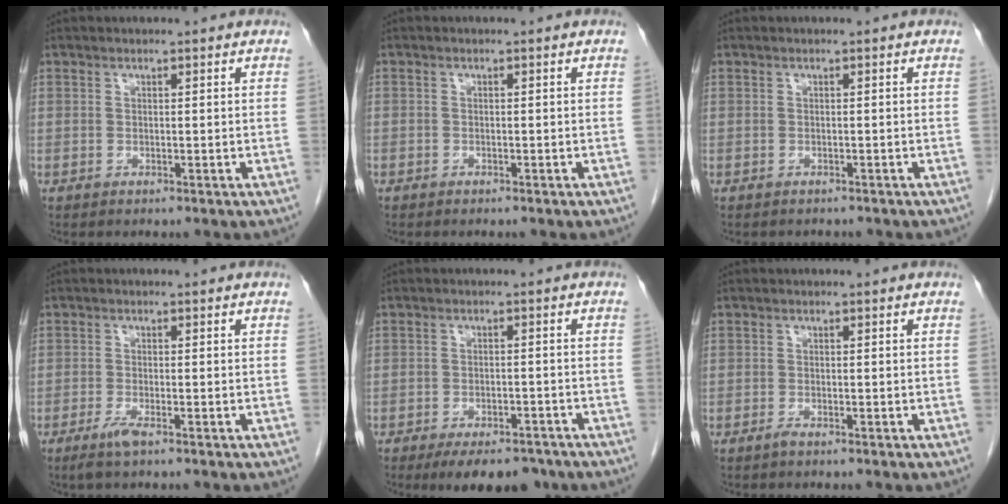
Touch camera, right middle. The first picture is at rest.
{"total": 0.6, "force": [-0.5, 0.4, 0.1], "torque": [-0.004, 0.002, -0.008]}
{"total": 2.1, "force": [-1.9, 0.8, 0.4], "torque": [-0.009, -0.002, -0.023]}
{"total": 2.1, "force": [-1.4, 0.1, 1.6], "torque": [-0.037, -0.005, -0.030]}
{"total": 8.6, "force": [-6.7, 3.6, 4.1], "torque": [-0.049, -0.001, -0.097]}
{"total": 0.6, "force": [-0.5, 0.0, 0.3], "torque": [-0.008, -0.001, -0.009]}